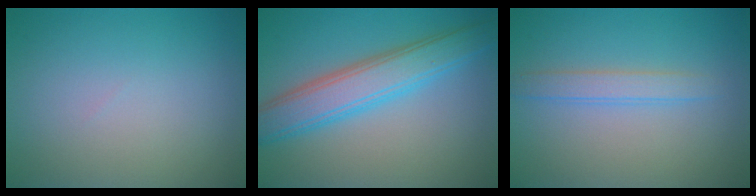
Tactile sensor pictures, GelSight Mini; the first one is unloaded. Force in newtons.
{"total": 5.7, "press": 5.7, "slide": 0.1}
{"total": 1.9, "press": 1.9, "slide": 0.2}